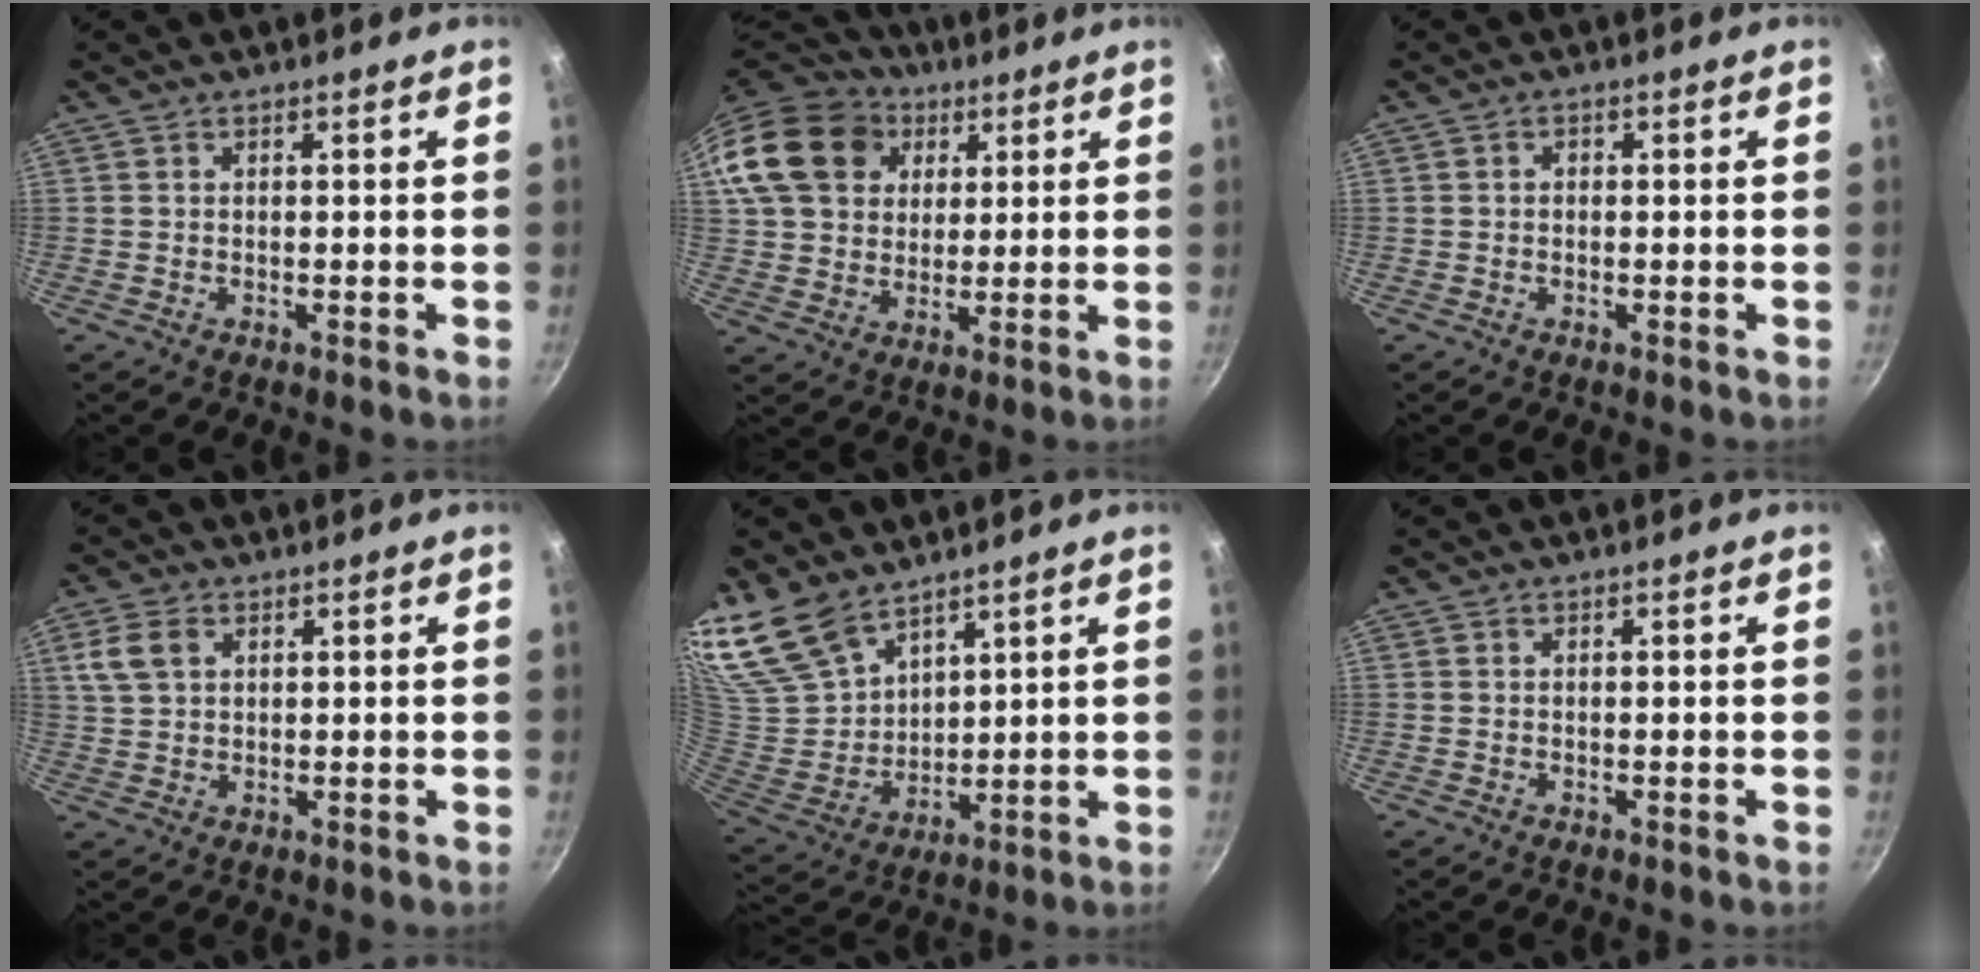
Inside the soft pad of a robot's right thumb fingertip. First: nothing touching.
{"total": 17.9, "force": [6.7, 14.2, 8.7], "torque": [-0.161, 0.016, 0.118]}
{"total": 1.0, "force": [-0.1, 0.8, 0.5], "torque": [-0.008, 0.006, -0.002]}
{"total": 4.6, "force": [2.1, 3.1, 2.8], "torque": [-0.052, 0.000, 0.042]}
{"total": 14.5, "force": [11.6, 6.9, 5.3], "torque": [-0.096, -0.057, 0.254]}
{"total": 0.0}